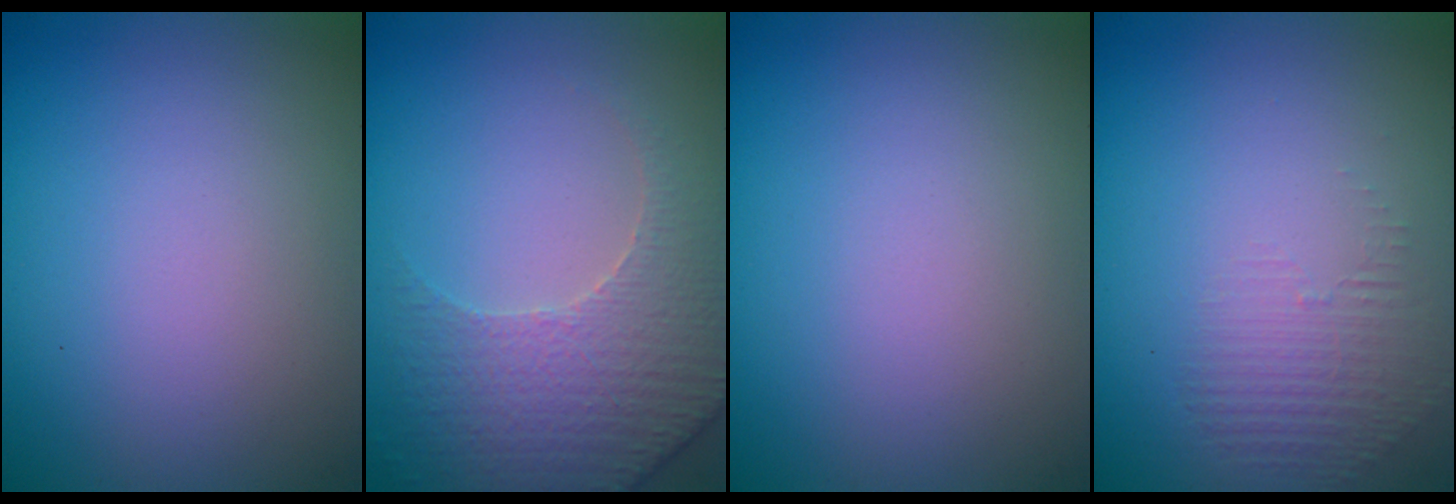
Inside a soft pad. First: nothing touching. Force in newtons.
{"total": 4.5, "press": 3.9, "slide": 2.4}
{"total": 0.0}
{"total": 1.4, "press": 0.1, "slide": 1.4}